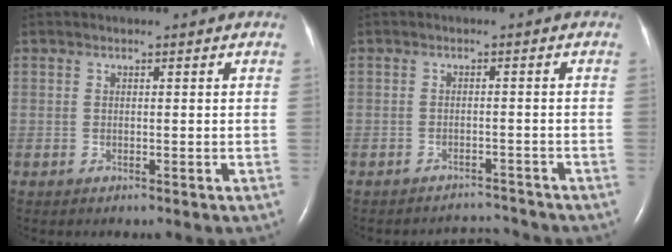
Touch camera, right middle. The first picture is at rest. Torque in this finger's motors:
{"motor_torque": [-0.13, 0.04, -0.10, -0.02]}